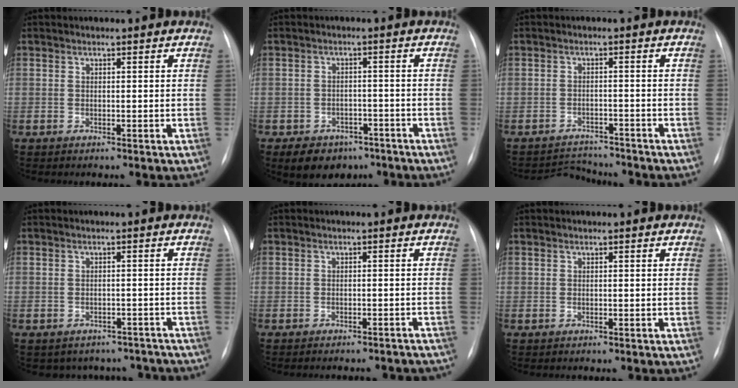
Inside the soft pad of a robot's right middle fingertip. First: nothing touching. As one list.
[{"total": 6.9, "force": [-4.7, 4.6, 2.1], "torque": [-0.034, 0.008, -0.062]}, {"total": 4.3, "force": [-4.2, 0.6, -0.9], "torque": [0.013, 0.006, -0.063]}, {"total": 9.1, "force": [-7.9, 4.3, 0.6], "torque": [0.003, 0.027, -0.081]}, {"total": 10.2, "force": [-9.5, 2.3, 2.9], "torque": [-0.032, 0.008, -0.096]}, {"total": 0.0}]